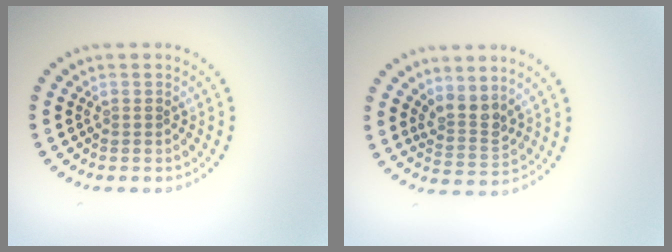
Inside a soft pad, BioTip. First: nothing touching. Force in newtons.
{"total": 2.6, "press": 1.9, "slide": 1.7}